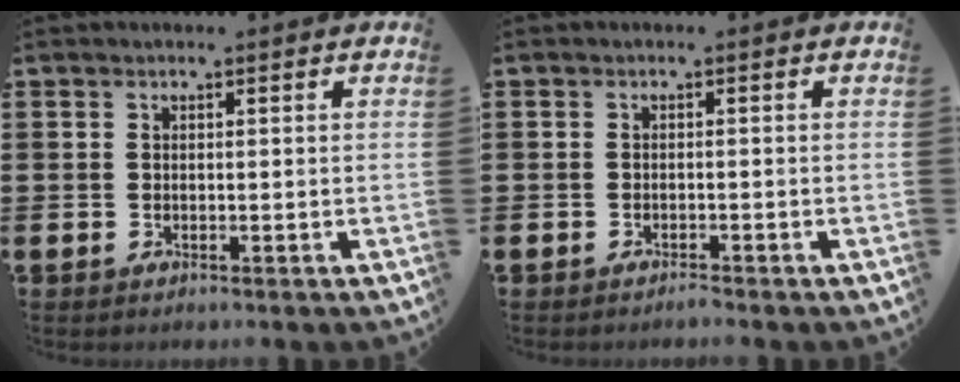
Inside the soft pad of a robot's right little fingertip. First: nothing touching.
{"total": 0.7, "force": [-0.7, 0.0, 0.1], "torque": [-0.003, -0.003, -0.014]}